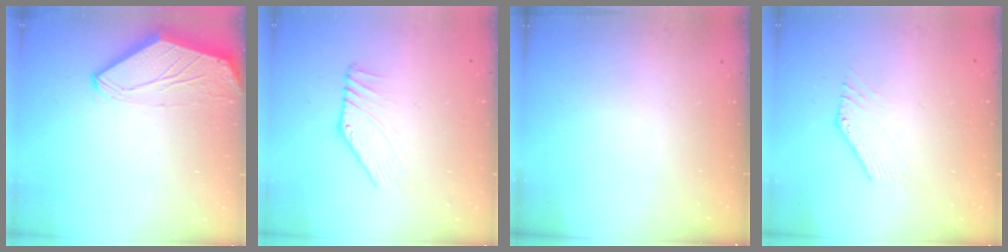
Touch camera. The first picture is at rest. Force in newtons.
{"total": 2.9, "press": 2.9, "slide": 0.3}
{"total": 0.0}
{"total": 1.0, "press": 1.0, "slide": 0.2}